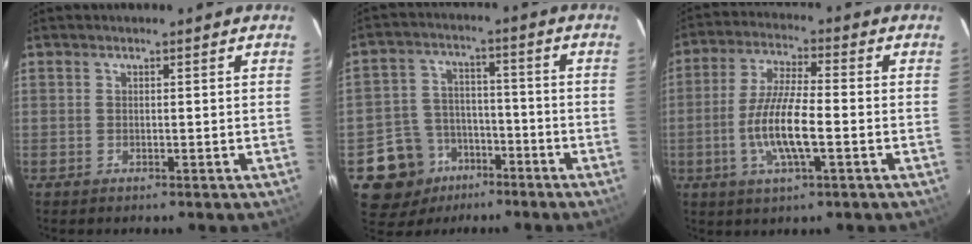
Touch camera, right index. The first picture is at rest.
{"total": 11.5, "force": [-6.3, 9.4, 2.3], "torque": [-0.080, 0.031, -0.089]}
{"total": 10.5, "force": [-2.8, 2.1, 10.0], "torque": [-0.200, -0.003, -0.056]}